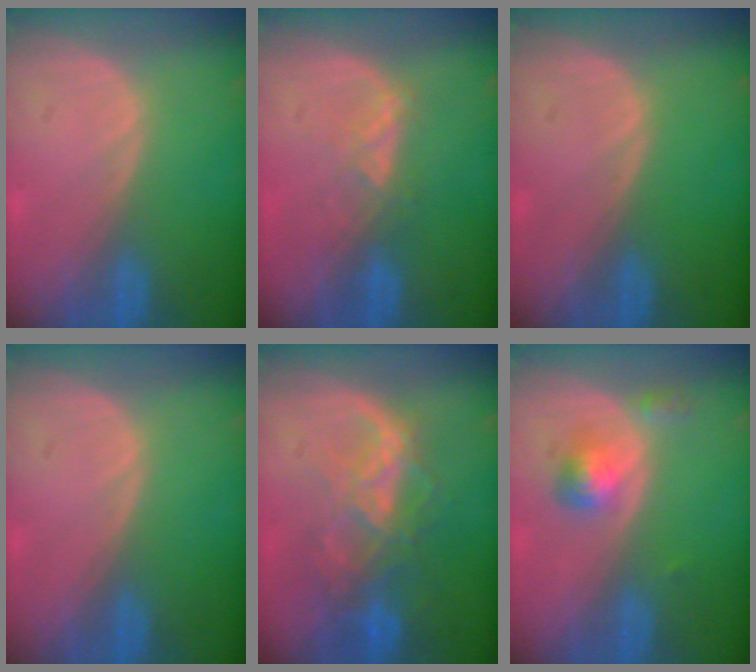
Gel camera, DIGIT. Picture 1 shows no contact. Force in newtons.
{"total": 2.9, "press": 2.8, "slide": 0.7}
{"total": 0.0}
{"total": 0.0}
{"total": 8.8, "press": 7.5, "slide": 4.7}
{"total": 3.3, "press": 3.3, "slide": 0.2}